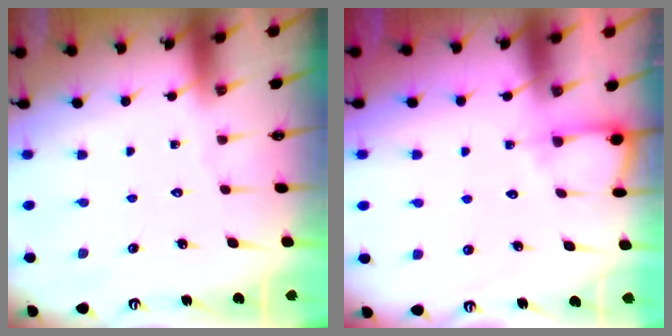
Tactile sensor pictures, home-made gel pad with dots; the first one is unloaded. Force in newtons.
{"total": 6.2, "press": 6.2, "slide": 0.4}